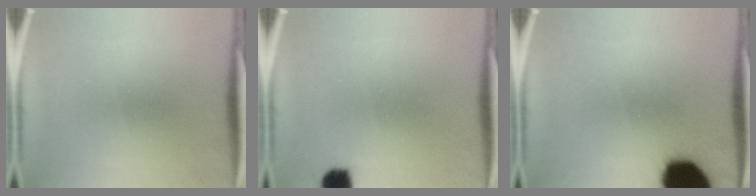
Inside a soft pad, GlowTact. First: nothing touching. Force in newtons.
{"total": 3.8}
{"total": 17.8}